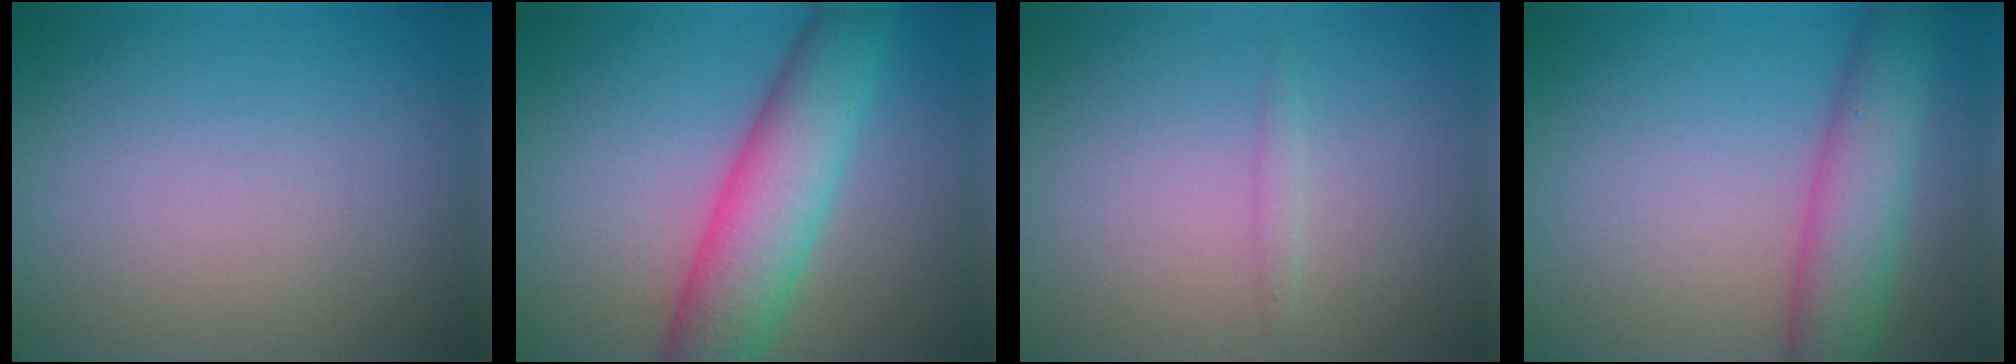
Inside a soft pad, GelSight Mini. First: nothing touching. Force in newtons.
{"total": 7.6, "press": 7.6, "slide": 0.1}
{"total": 0.7, "press": 0.7, "slide": 0.1}
{"total": 5.7, "press": 5.7, "slide": 0.2}